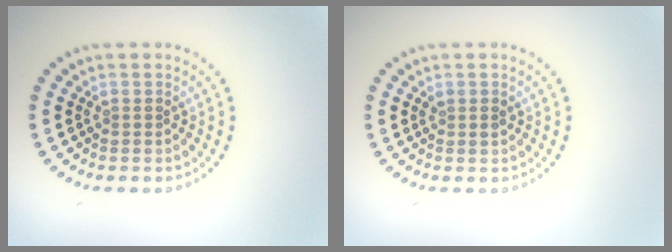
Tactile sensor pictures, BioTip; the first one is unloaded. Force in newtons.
{"total": 0.8, "press": 0.8, "slide": 0.2}